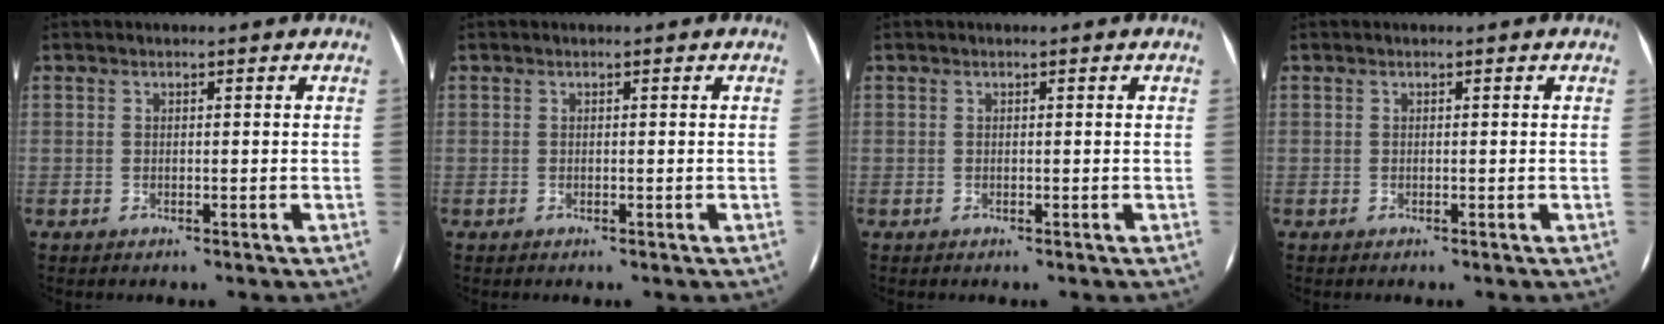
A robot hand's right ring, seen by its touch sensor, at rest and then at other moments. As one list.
[{"total": 0.0}, {"total": 0.0}, {"total": 0.0}]